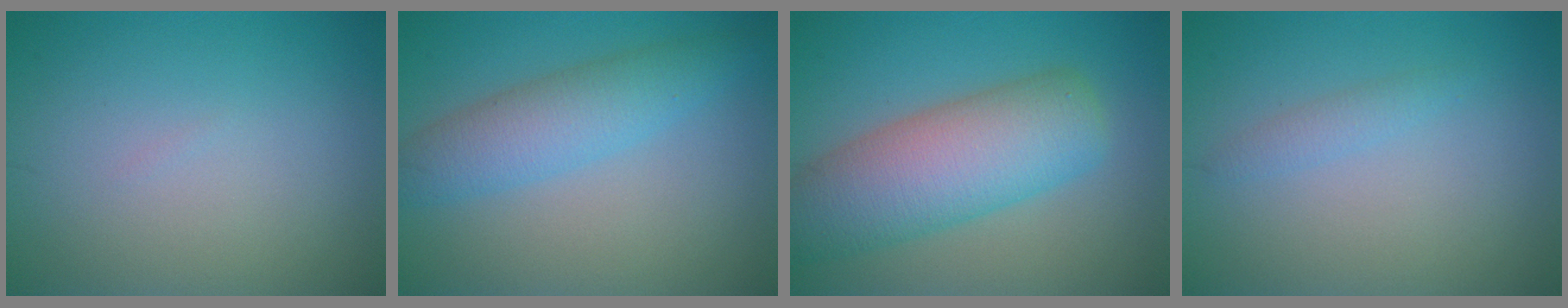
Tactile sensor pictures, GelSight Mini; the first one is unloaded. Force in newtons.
{"total": 4.5, "press": 4.5, "slide": 0.1}
{"total": 8.6, "press": 8.6, "slide": 0.7}
{"total": 1.2, "press": 1.2, "slide": 0.0}